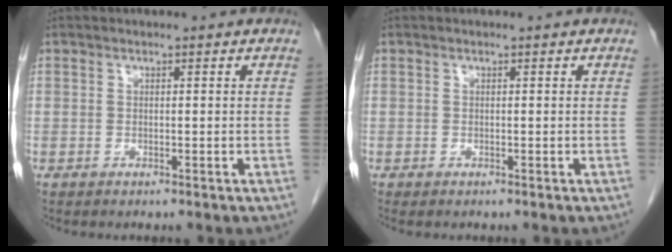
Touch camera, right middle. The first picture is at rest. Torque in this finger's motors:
{"motor_torque": [0.43, -0.29, 0.02, 0.01]}